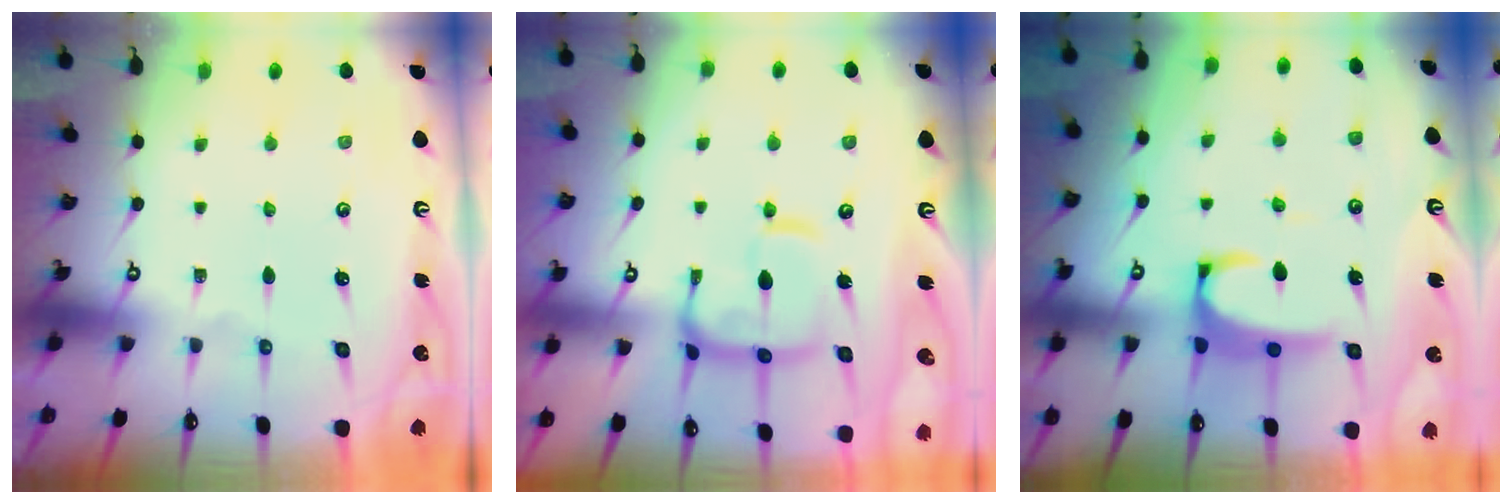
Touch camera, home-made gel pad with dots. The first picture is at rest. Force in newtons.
{"total": 9.8, "press": 9.7, "slide": 1.3}
{"total": 3.5, "press": 3.3, "slide": 1.0}